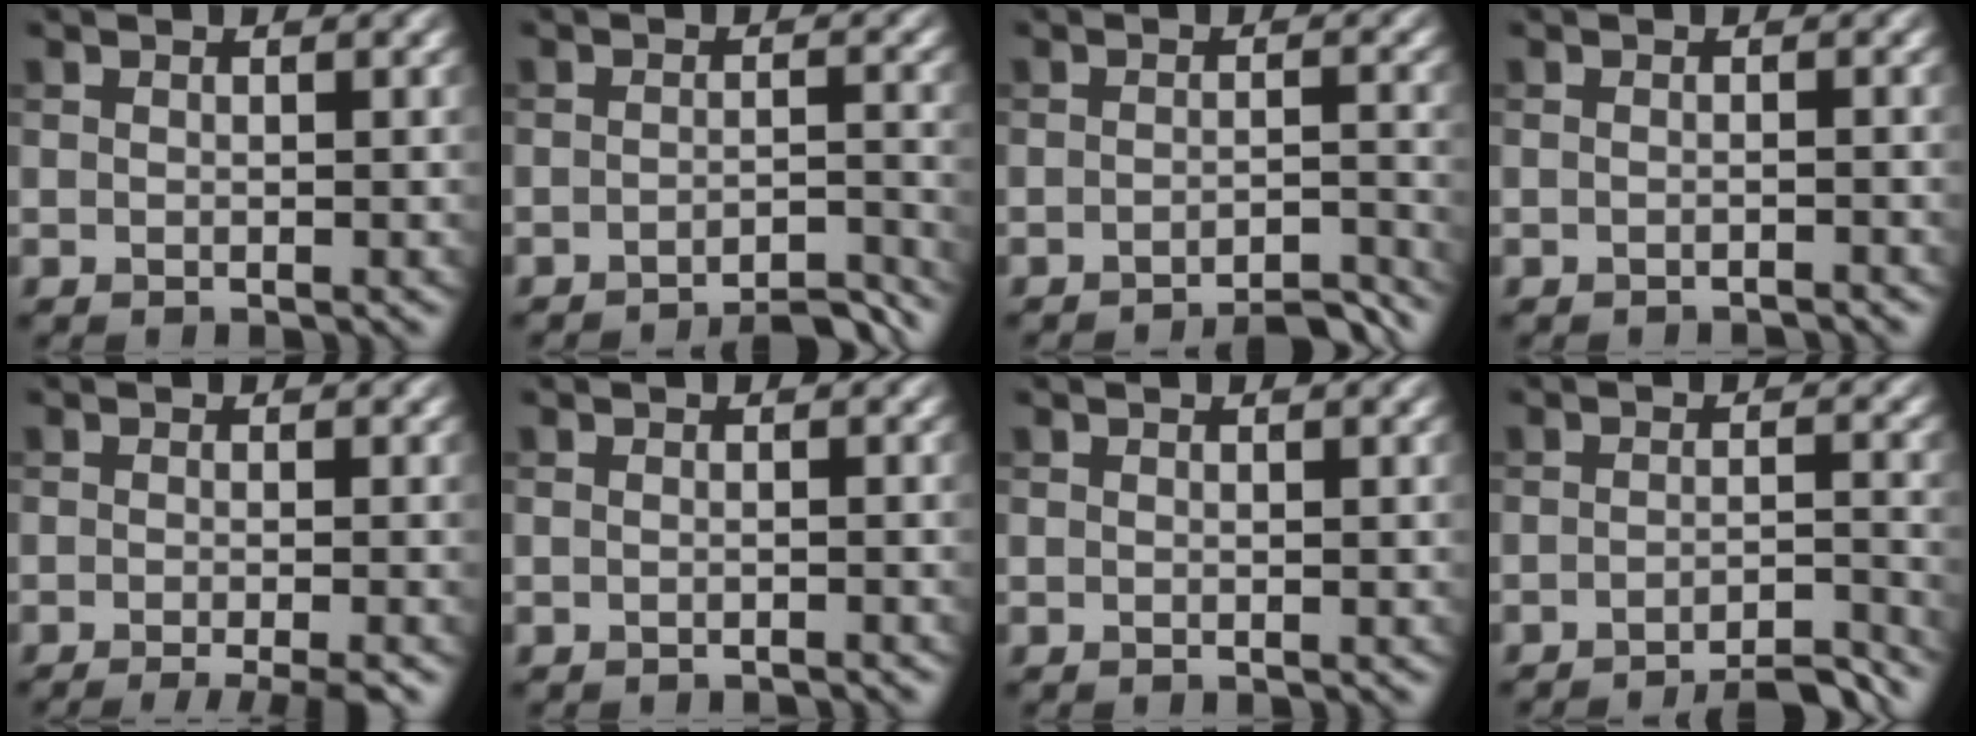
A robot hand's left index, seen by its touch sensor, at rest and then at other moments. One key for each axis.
{"total": 4.2, "fx": -3.7, "fy": 0.5, "fz": 1.9, "tx": -0.012, "ty": 0.013, "tz": -0.057}
{"total": 3.8, "fx": -3.4, "fy": 0.5, "fz": 1.7, "tx": -0.010, "ty": 0.011, "tz": -0.052}
{"total": 1.4, "fx": -1.3, "fy": 0.1, "fz": 0.5, "tx": 0.002, "ty": -0.001, "tz": -0.025}
{"total": 4.7, "fx": -2.6, "fy": 1.2, "fz": 3.7, "tx": -0.028, "ty": -0.004, "tz": -0.040}
{"total": 1.0, "fx": -0.9, "fy": 0.1, "fz": 0.4, "tx": -0.002, "ty": -0.003, "tz": -0.020}
{"total": 0.0}
{"total": 5.0, "fx": -4.3, "fy": 0.7, "fz": 2.5, "tx": -0.021, "ty": 0.010, "tz": -0.066}